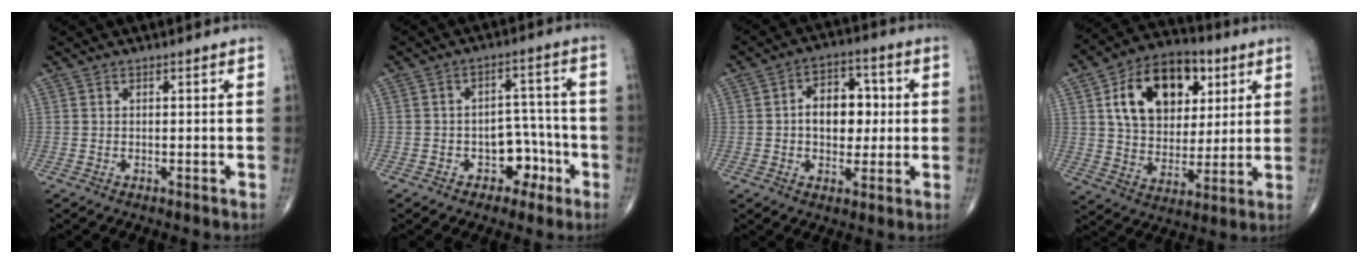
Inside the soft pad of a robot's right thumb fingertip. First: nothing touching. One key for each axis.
{"total": 7.0, "fx": -3.2, "fy": 5.1, "fz": 3.7, "tx": -0.016, "ty": 0.045, "tz": -0.045}
{"total": 10.2, "fx": 0.5, "fy": 7.0, "fz": 7.5, "tx": -0.074, "ty": 0.017, "tz": 0.004}
{"total": 19.4, "fx": 6.7, "fy": 13.1, "fz": 12.6, "tx": -0.172, "ty": -0.010, "tz": 0.111}